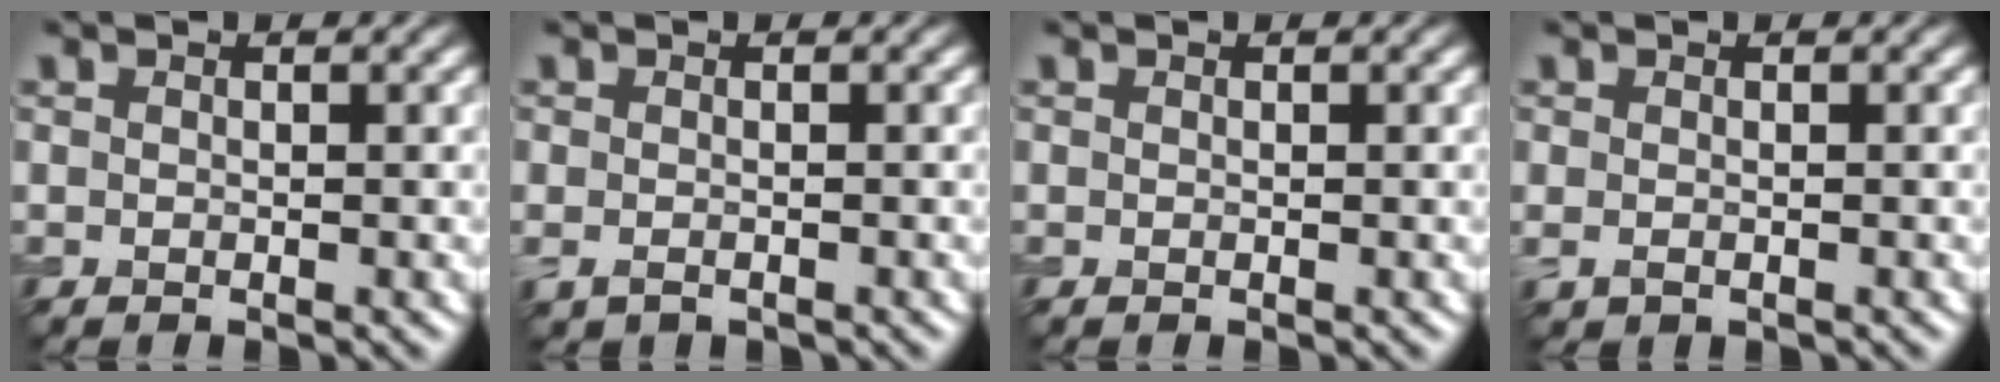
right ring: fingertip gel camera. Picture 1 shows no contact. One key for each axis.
{"total": 1.2, "fx": -0.8, "fy": 0.6, "fz": 0.7, "tx": -0.020, "ty": -0.005, "tz": -0.016}
{"total": 0.0}
{"total": 0.9, "fx": -0.4, "fy": 0.4, "fz": 0.6, "tx": -0.019, "ty": -0.005, "tz": -0.006}